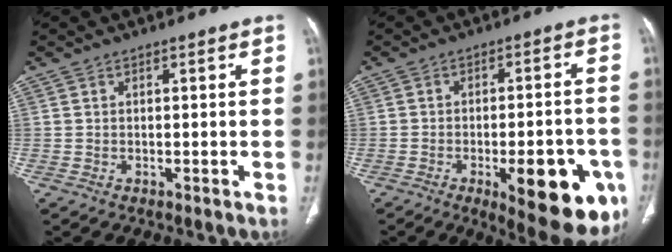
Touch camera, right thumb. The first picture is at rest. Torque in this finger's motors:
{"motor_torque": [2.38, 2.62, 1.69, -0.77, 0.24]}